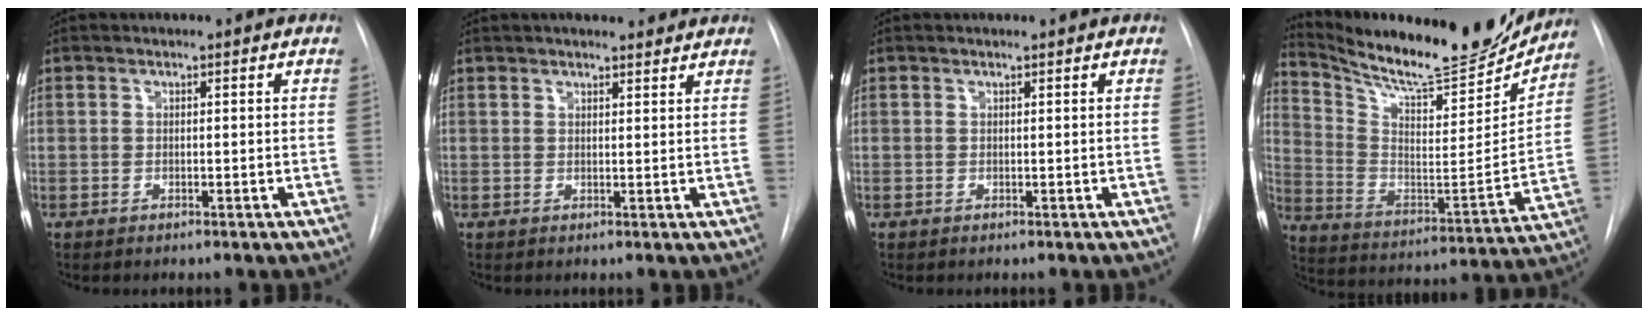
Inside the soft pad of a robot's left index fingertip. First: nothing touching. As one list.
[{"total": 7.4, "force": [6.5, 1.6, 3.3], "torque": [-0.045, 0.016, 0.082]}, {"total": 0.6, "force": [0.6, -0.1, 0.0], "torque": [-0.006, 0.001, 0.010]}, {"total": 24.0, "force": [21.7, 3.5, 9.8], "torque": [-0.169, -0.057, 0.325]}]